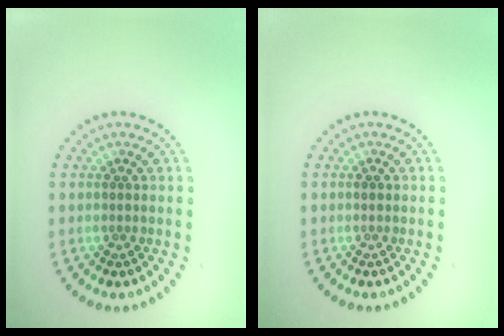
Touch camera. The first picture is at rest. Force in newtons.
{"total": 0.6, "press": 0.6, "slide": 0.1}